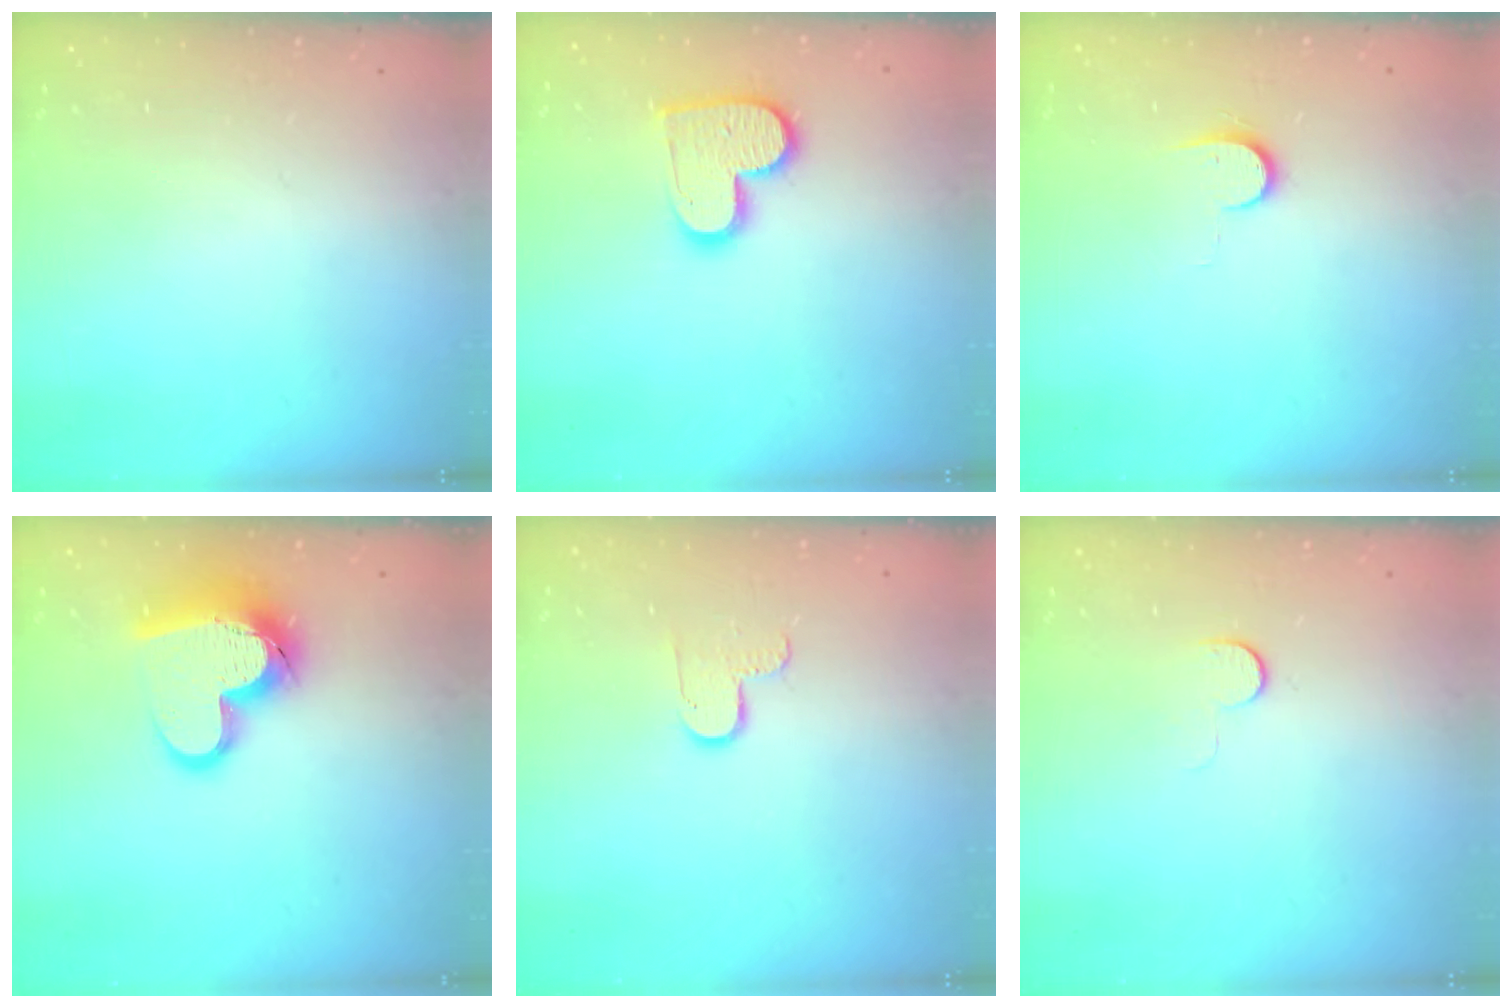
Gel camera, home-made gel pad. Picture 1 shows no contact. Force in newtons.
{"total": 12.3, "press": 12.2, "slide": 0.6}
{"total": 7.5, "press": 7.4, "slide": 0.8}
{"total": 17.0, "press": 16.9, "slide": 1.7}
{"total": 5.8, "press": 5.8, "slide": 0.8}
{"total": 5.7, "press": 5.7, "slide": 0.6}